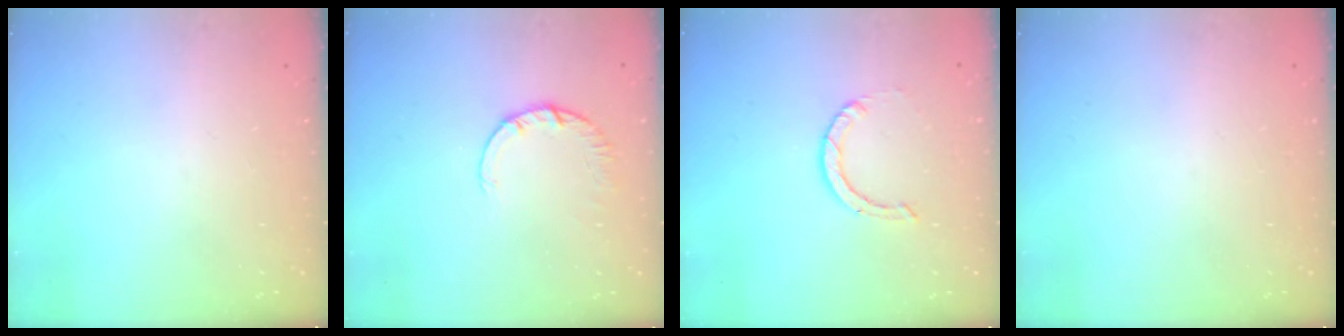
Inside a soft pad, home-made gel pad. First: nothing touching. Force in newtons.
{"total": 2.4, "press": 2.4, "slide": 0.2}
{"total": 0.9, "press": 0.9, "slide": 0.1}
{"total": 0.0}